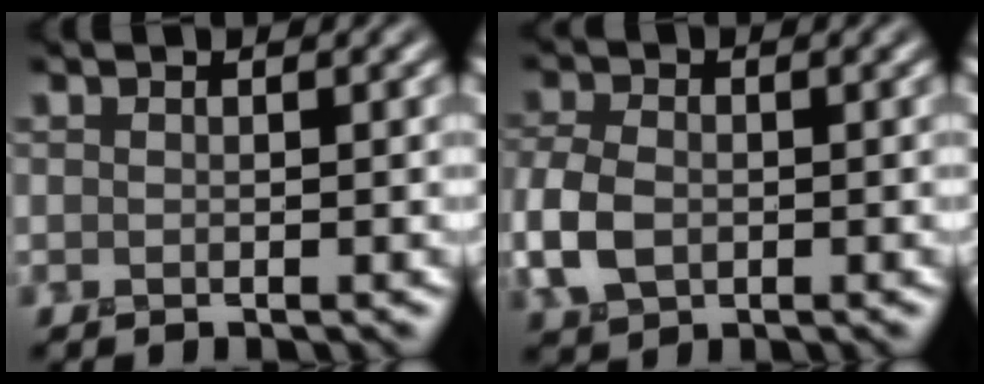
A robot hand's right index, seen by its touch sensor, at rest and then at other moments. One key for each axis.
{"total": 4.5, "fx": -0.9, "fy": 3.1, "fz": 3.1, "tx": -0.085, "ty": 0.000, "tz": -0.024}